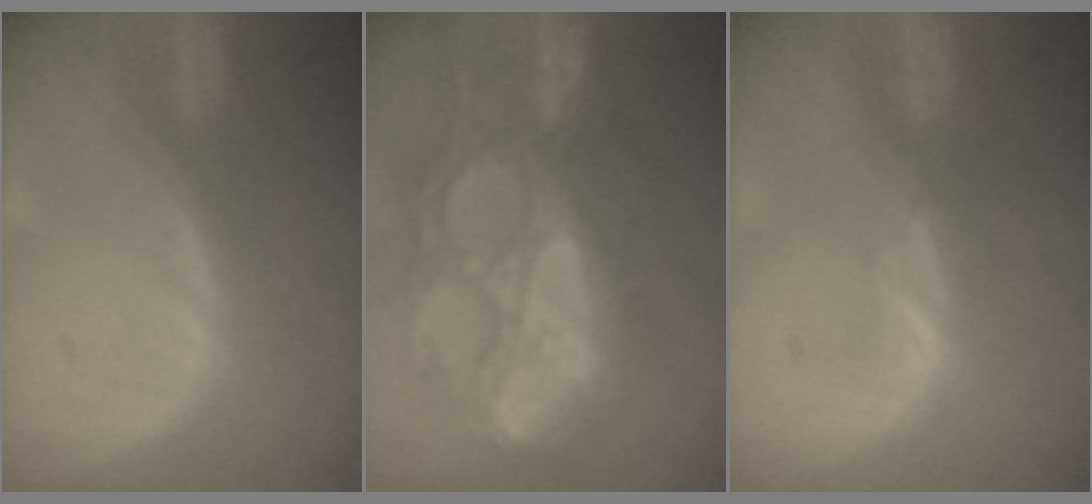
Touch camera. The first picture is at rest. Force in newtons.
{"total": 15.4, "press": 12.8, "slide": 8.6}
{"total": 1.7, "press": 1.5, "slide": 0.8}